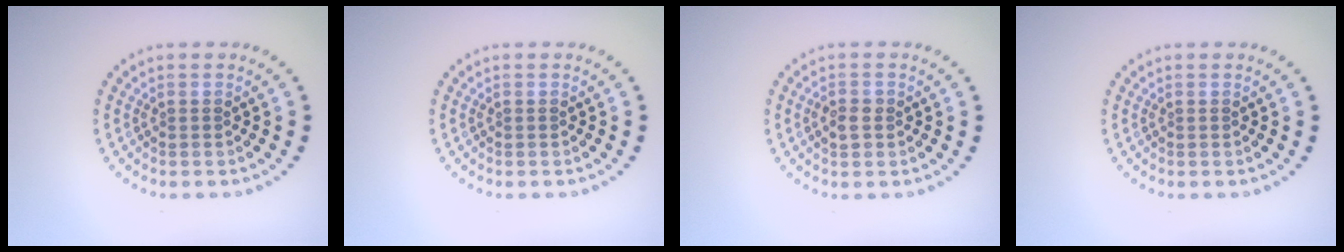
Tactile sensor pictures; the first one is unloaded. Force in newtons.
{"total": 0.0}
{"total": 1.6, "press": 1.6, "slide": 0.3}
{"total": 0.0}